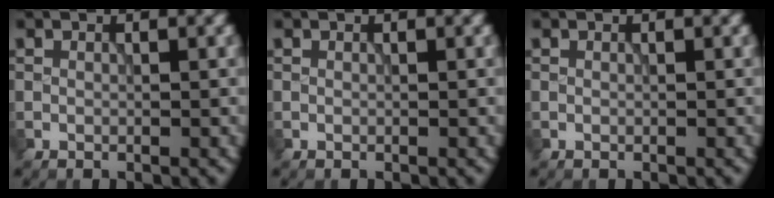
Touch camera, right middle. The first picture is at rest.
{"total": 0.0}
{"total": 0.0}